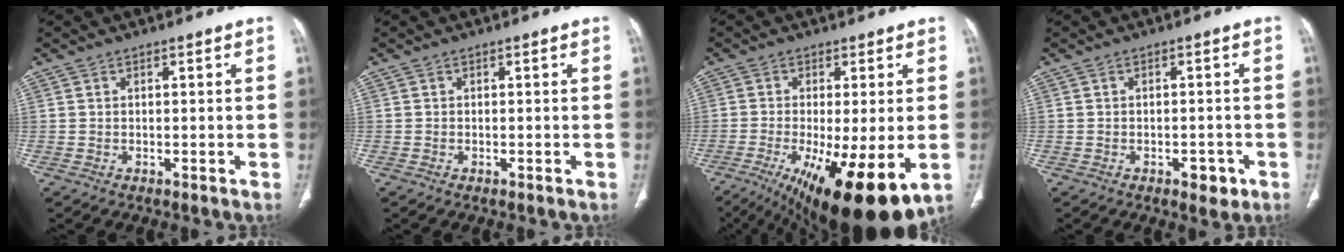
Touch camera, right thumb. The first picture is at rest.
{"total": 0.0}
{"total": 17.7, "force": [-6.3, 4.9, 15.8], "torque": [-0.243, -0.031, -0.087]}
{"total": 3.7, "force": [-1.9, 2.1, 2.3], "torque": [-0.015, 0.009, -0.019]}